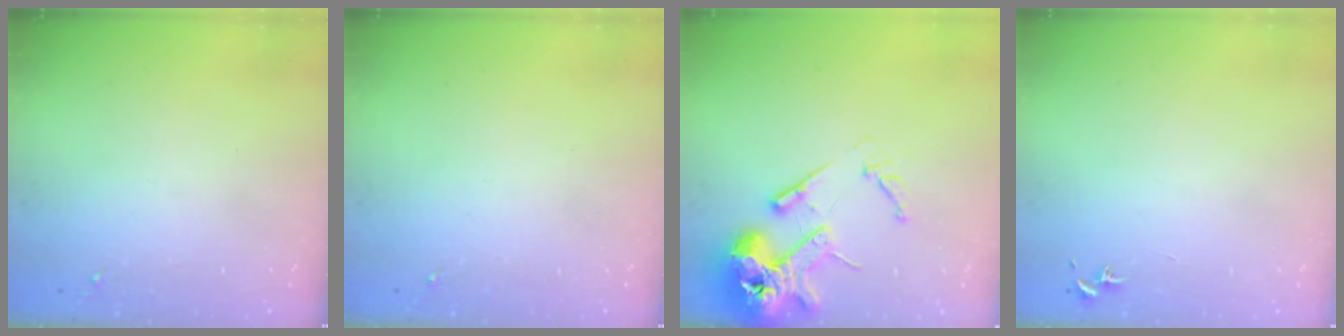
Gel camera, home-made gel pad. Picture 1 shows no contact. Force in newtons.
{"total": 0.0}
{"total": 16.3, "press": 16.2, "slide": 2.3}
{"total": 0.7, "press": 0.7, "slide": 0.3}